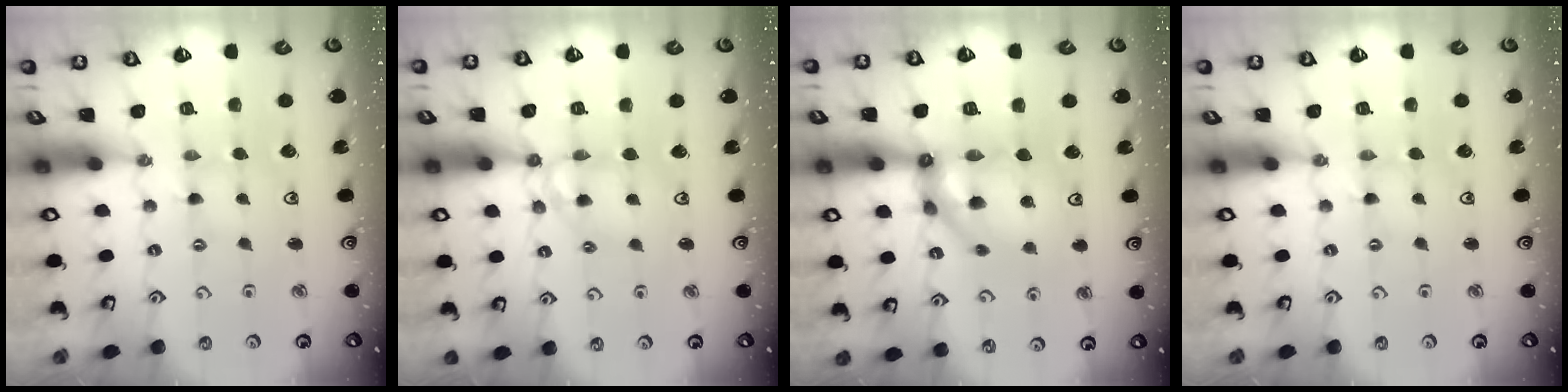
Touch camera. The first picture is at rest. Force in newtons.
{"total": 9.8, "press": 9.8, "slide": 0.8}
{"total": 13.6, "press": 13.6, "slide": 1.4}
{"total": 0.0}